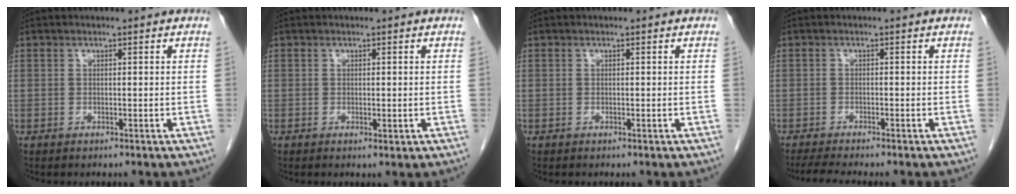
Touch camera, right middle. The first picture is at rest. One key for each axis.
{"total": 1.0, "fx": -0.3, "fy": 0.4, "fz": 0.9, "tx": -0.013, "ty": -0.003, "tz": -0.002}
{"total": 0.0}
{"total": 5.4, "fx": -4.6, "fy": 0.1, "fz": 2.7, "tx": -0.041, "ty": -0.012, "tz": -0.073}